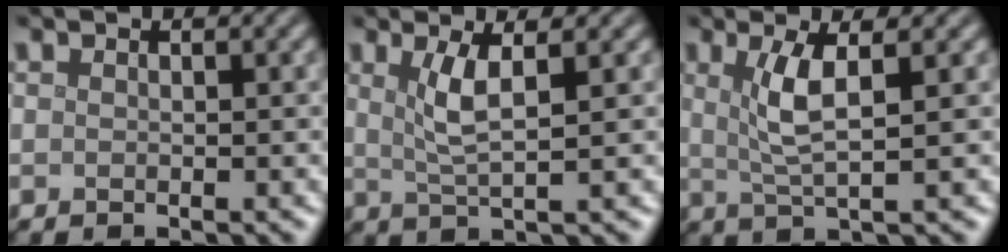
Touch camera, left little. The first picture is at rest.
{"total": 3.3, "force": [1.1, 0.7, 3.0], "torque": [-0.059, -0.002, 0.024]}
{"total": 3.7, "force": [1.0, 0.8, 3.5], "torque": [-0.071, -0.001, 0.023]}